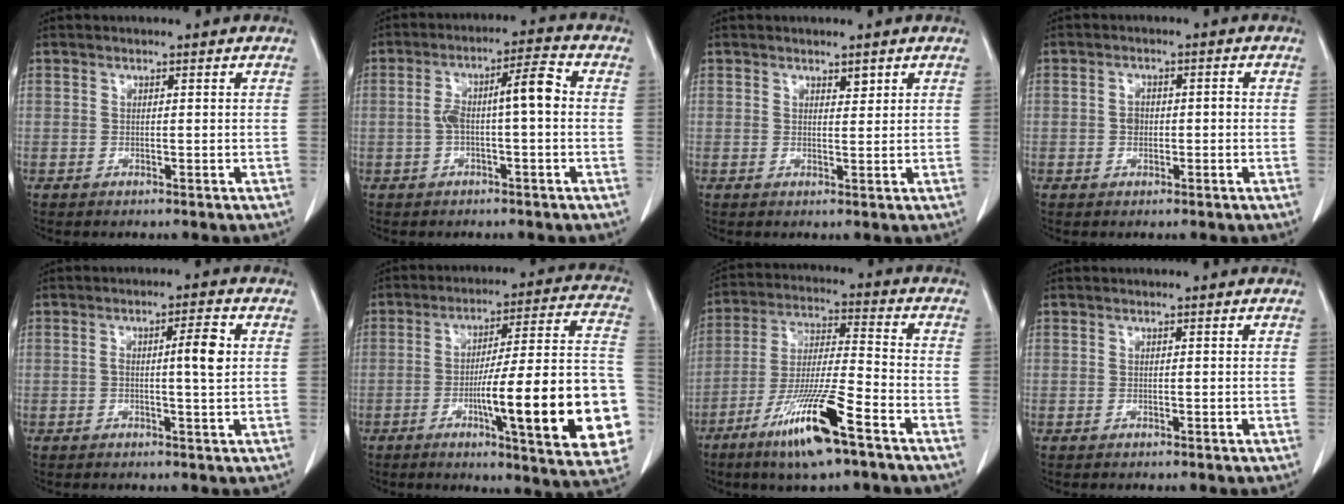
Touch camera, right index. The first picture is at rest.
{"total": 7.1, "force": [-0.2, 1.1, 7.0], "torque": [-0.125, 0.029, -0.004]}
{"total": 1.2, "force": [0.9, 0.4, 0.7], "torque": [-0.010, -0.004, 0.014]}
{"total": 2.5, "force": [-0.3, 1.7, 1.7], "torque": [-0.030, 0.011, -0.005]}
{"total": 4.5, "force": [0.4, 0.3, 4.5], "torque": [-0.074, 0.004, 0.003]}
{"total": 24.1, "force": [-6.3, 2.3, 23.1], "torque": [-0.243, 0.011, -0.082]}
{"total": 14.0, "force": [-8.1, 0.9, 11.5], "torque": [-0.224, -0.028, -0.149]}
{"total": 0.0}